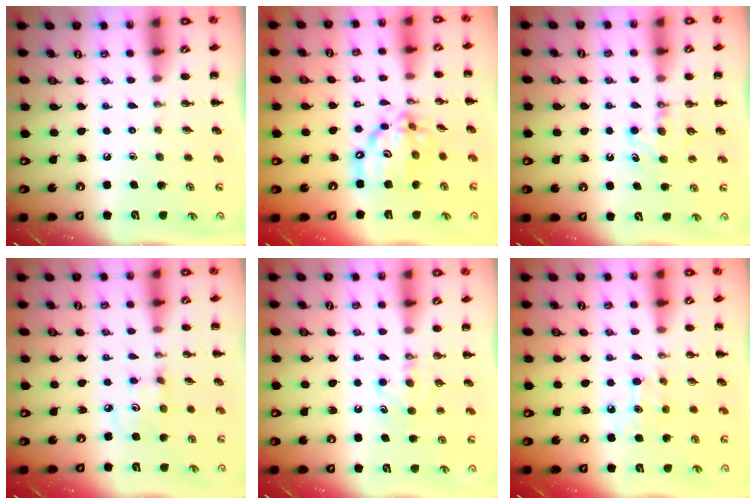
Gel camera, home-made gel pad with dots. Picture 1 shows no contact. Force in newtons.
{"total": 14.0, "press": 13.4, "slide": 3.8}
{"total": 5.6, "press": 5.3, "slide": 1.6}
{"total": 3.5, "press": 3.5, "slide": 0.7}
{"total": 5.1, "press": 4.8, "slide": 1.5}
{"total": 5.1, "press": 4.9, "slide": 1.4}